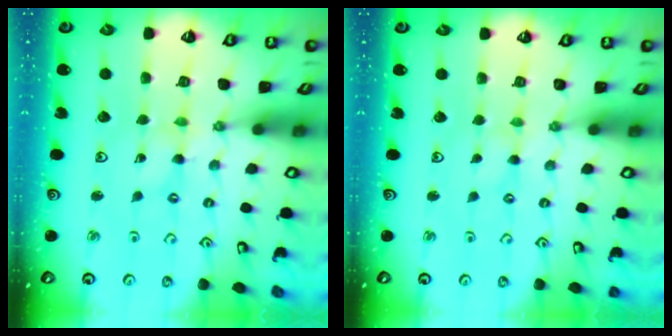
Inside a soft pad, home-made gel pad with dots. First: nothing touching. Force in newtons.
{"total": 0.0}